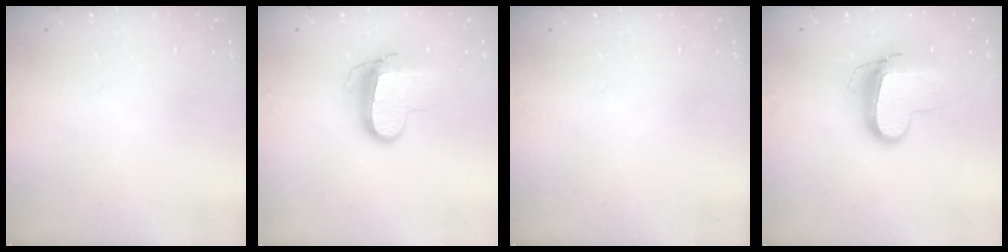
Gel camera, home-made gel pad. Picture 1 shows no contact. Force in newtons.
{"total": 11.1, "press": 11.1, "slide": 0.8}
{"total": 0.0}
{"total": 11.6, "press": 11.5, "slide": 1.3}